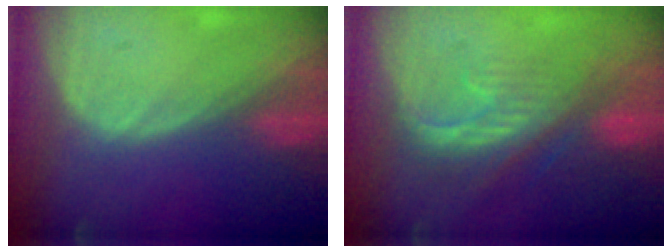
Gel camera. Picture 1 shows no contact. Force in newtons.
{"total": 8.2, "press": 7.4, "slide": 3.4}